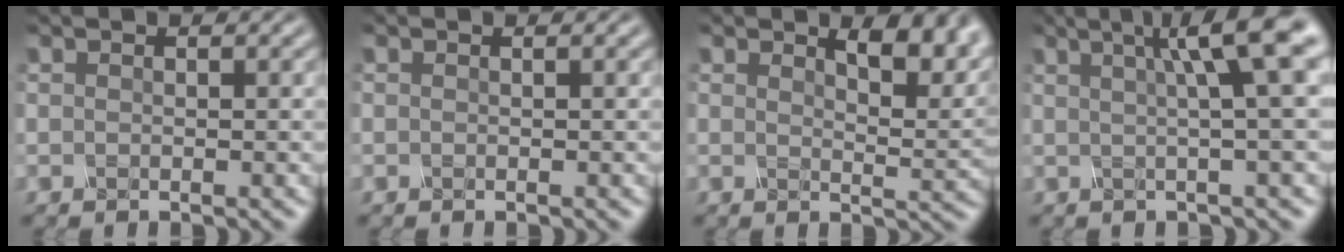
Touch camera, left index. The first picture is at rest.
{"total": 0.0}
{"total": 5.5, "force": [3.3, 2.3, 3.8], "torque": [-0.050, 0.001, 0.039]}
{"total": 6.9, "force": [1.9, 1.3, 6.5], "torque": [-0.067, 0.026, 0.020]}